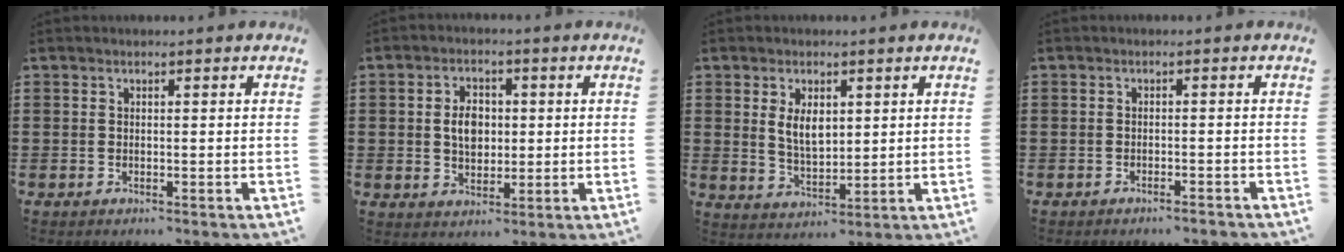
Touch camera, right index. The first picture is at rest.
{"total": 4.6, "force": [0.2, 3.2, 3.2], "torque": [-0.063, 0.010, -0.001]}
{"total": 4.8, "force": [1.3, 2.6, 3.8], "torque": [-0.074, 0.005, 0.021]}
{"total": 1.3, "force": [-1.2, -0.2, 0.5], "torque": [-0.011, 0.000, -0.023]}